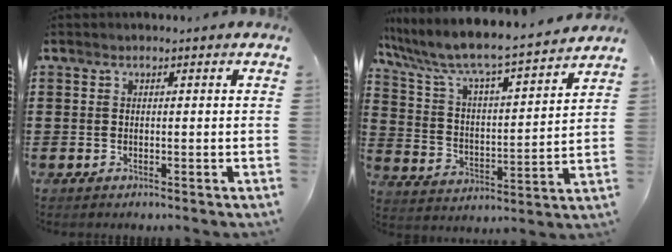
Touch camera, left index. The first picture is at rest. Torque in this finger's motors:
{"motor_torque": [1.45, -0.69, 0.34, 0.21]}